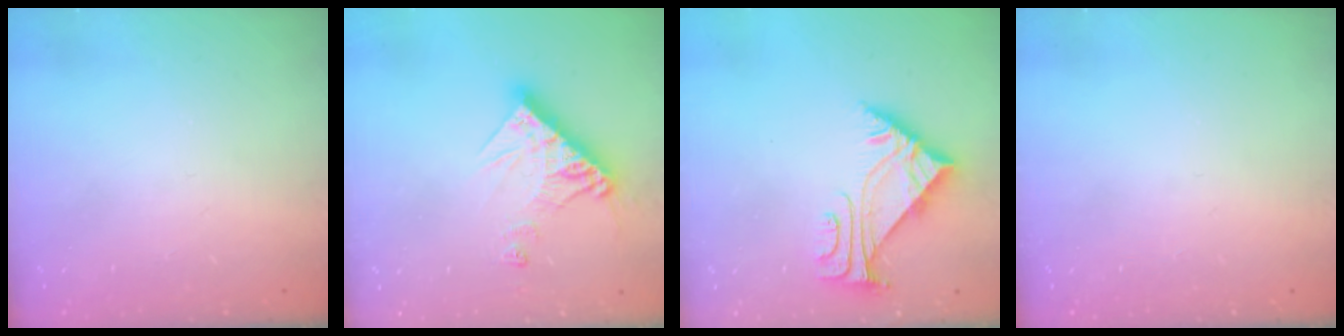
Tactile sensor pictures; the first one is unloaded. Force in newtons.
{"total": 13.2, "press": 13.1, "slide": 1.5}
{"total": 5.0, "press": 4.9, "slide": 0.9}
{"total": 0.0}